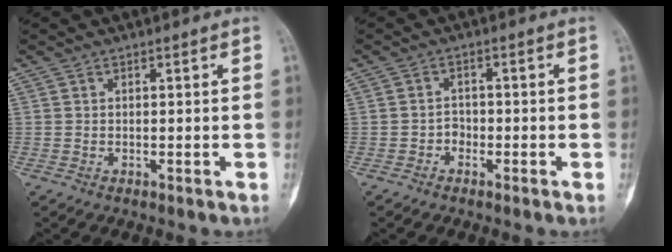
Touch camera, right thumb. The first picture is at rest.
{"total": 1.8, "force": [-1.0, 1.4, 0.6], "torque": [-0.001, 0.008, -0.023]}